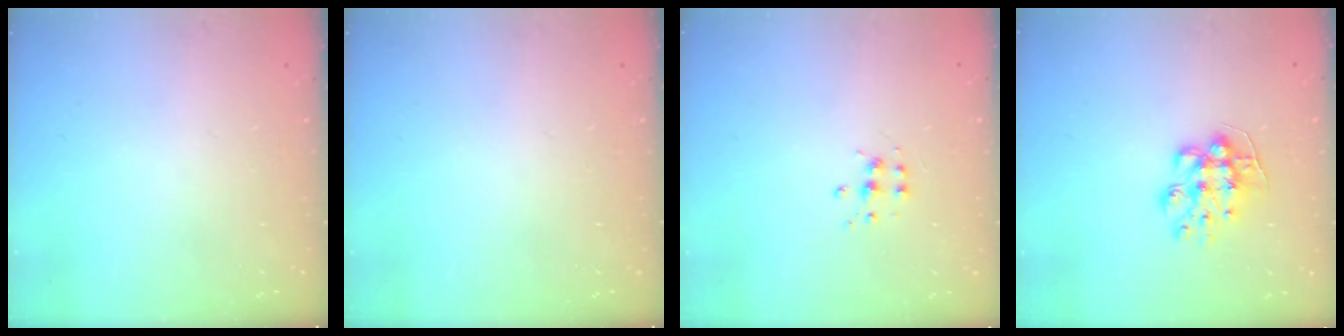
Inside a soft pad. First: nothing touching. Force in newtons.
{"total": 0.0}
{"total": 4.8, "press": 4.7, "slide": 0.4}
{"total": 9.5, "press": 9.5, "slide": 0.7}